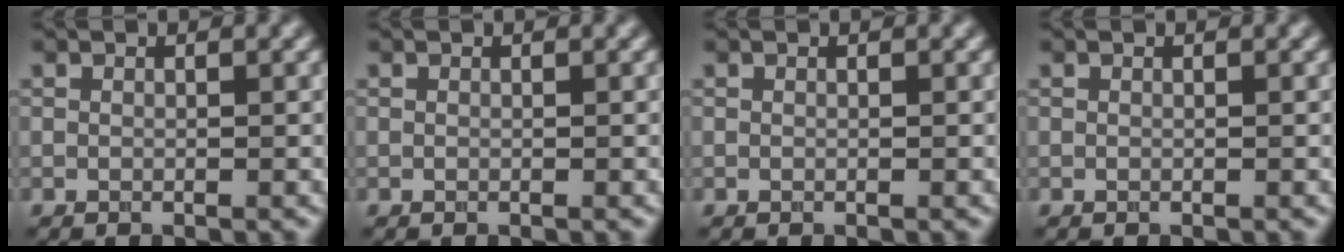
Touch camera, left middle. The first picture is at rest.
{"total": 0.0}
{"total": 0.0}
{"total": 0.0}